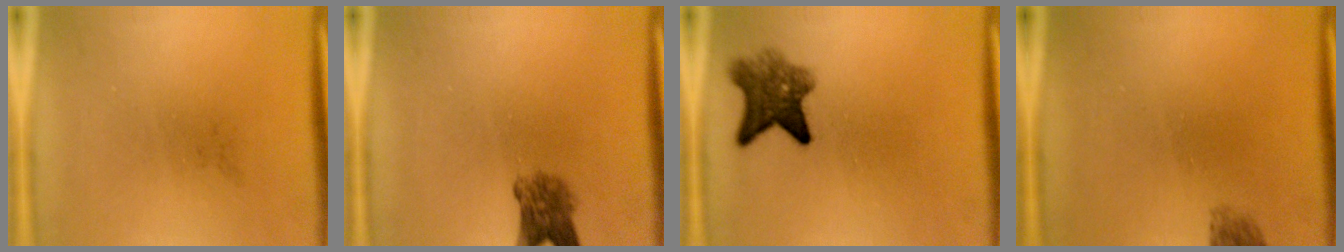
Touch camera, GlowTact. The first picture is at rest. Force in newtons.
{"total": 4.1}
{"total": 6.0}
{"total": 1.7}